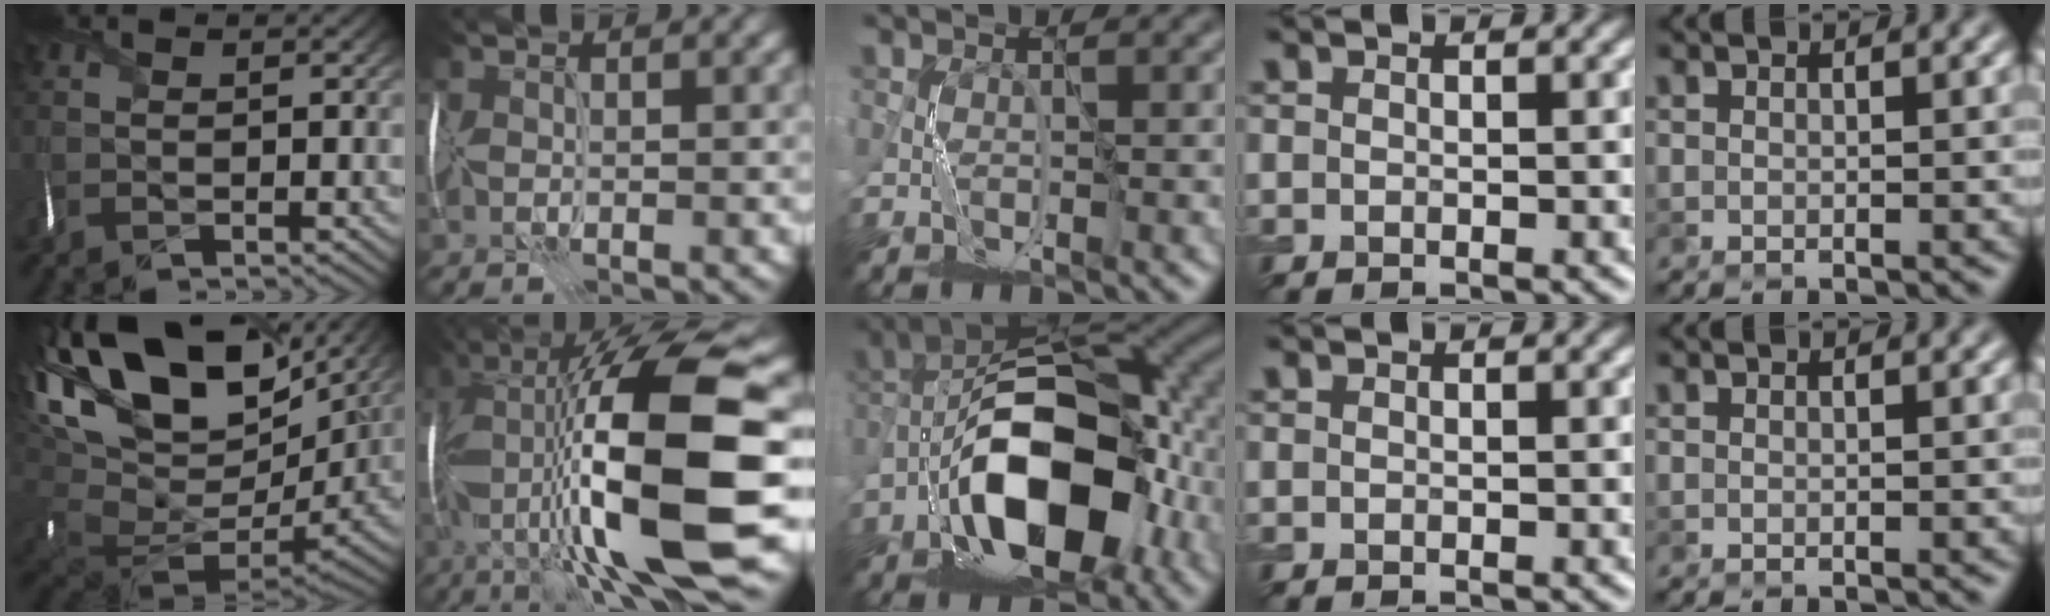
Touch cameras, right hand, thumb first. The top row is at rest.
{"thumb": {"total": 21.9, "force": [6.6, 12.8, 16.5], "torque": [-0.335, -0.010, 0.158]}, "index": {"total": 16.7, "force": [-2.2, 4.3, 16.0], "torque": [-0.288, 0.029, -0.034]}, "middle": {"total": 13.1, "force": [-5.0, 6.6, 10.2], "torque": [-0.164, 0.006, -0.092]}}